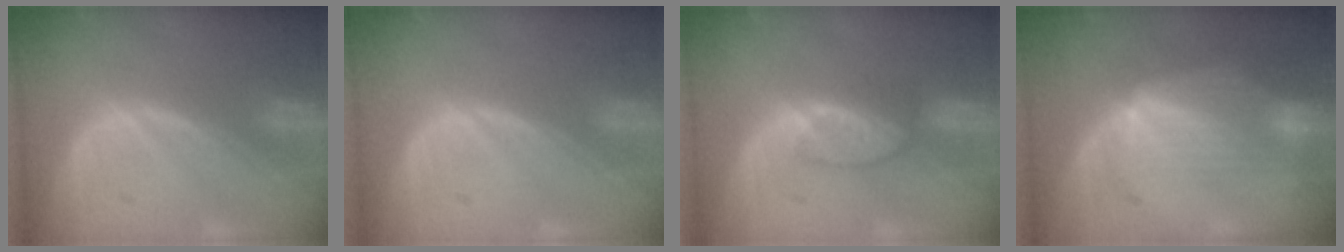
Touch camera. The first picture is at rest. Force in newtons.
{"total": 0.0}
{"total": 3.7, "press": 3.3, "slide": 1.6}
{"total": 7.0, "press": 6.6, "slide": 2.3}